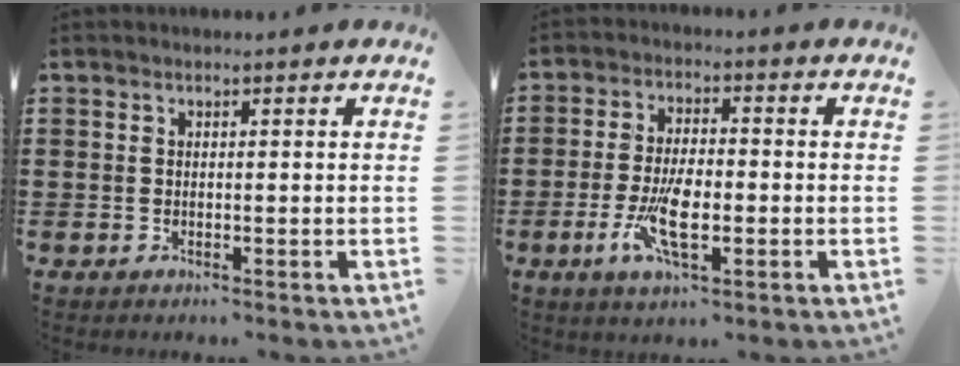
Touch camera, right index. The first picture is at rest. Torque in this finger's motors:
{"motor_torque": [1.45, 0.69, 0.36, 0.21]}